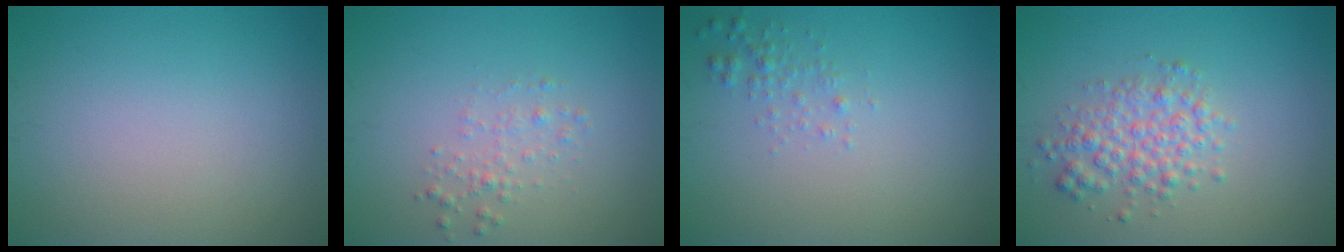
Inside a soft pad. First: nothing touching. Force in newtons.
{"total": 1.4, "press": 1.4, "slide": 0.0}
{"total": 1.1, "press": 1.1, "slide": 0.1}
{"total": 3.3, "press": 3.3, "slide": 0.1}